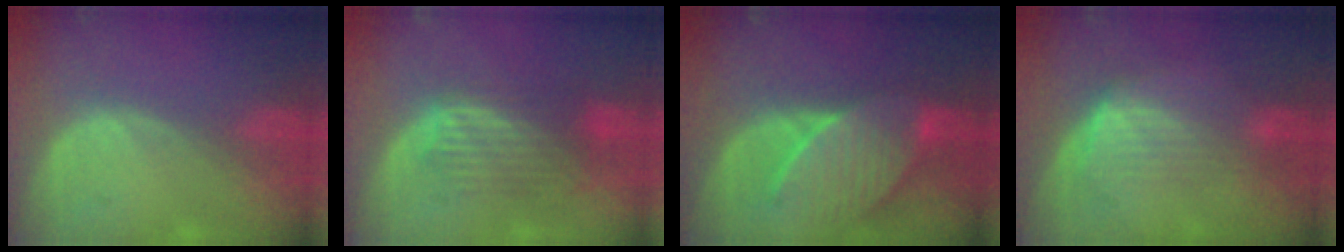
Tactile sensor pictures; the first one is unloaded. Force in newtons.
{"total": 6.4, "press": 6.3, "slide": 0.6}
{"total": 8.5, "press": 8.3, "slide": 1.5}
{"total": 6.3, "press": 6.0, "slide": 1.9}